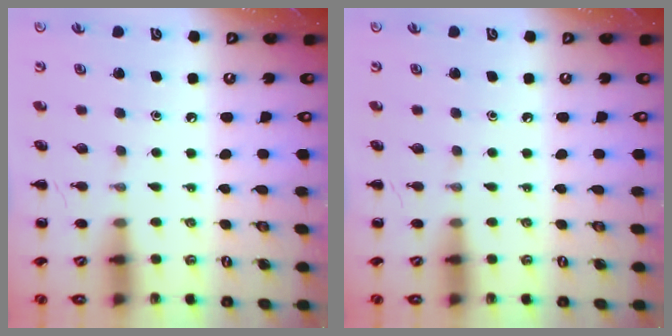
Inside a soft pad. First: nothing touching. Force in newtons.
{"total": 0.0}